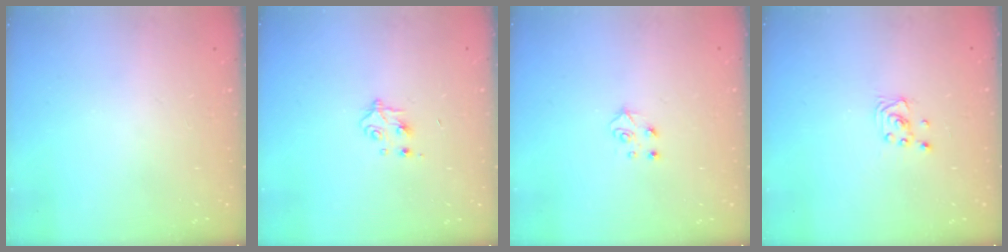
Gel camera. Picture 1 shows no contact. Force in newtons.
{"total": 5.0, "press": 4.9, "slide": 0.7}
{"total": 4.8, "press": 4.8, "slide": 0.5}
{"total": 2.2, "press": 2.2, "slide": 0.1}